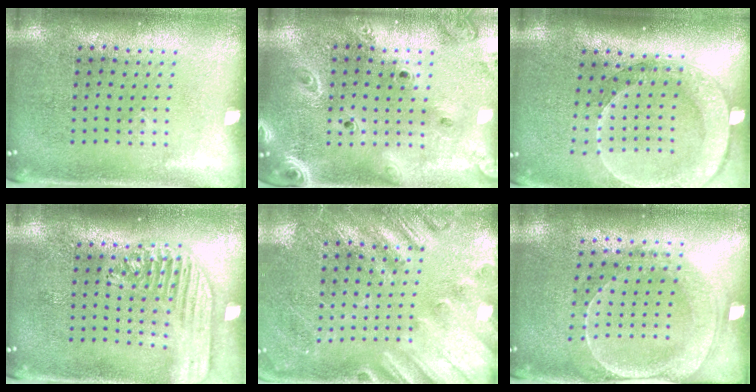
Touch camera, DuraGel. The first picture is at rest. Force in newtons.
{"total": 2.6, "press": 2.3, "slide": 1.2}
{"total": 2.5, "press": 2.0, "slide": 1.5}
{"total": 1.8, "press": 1.6, "slide": 0.8}
{"total": 2.3, "press": 2.2, "slide": 0.7}
{"total": 1.8, "press": 1.8, "slide": 0.5}